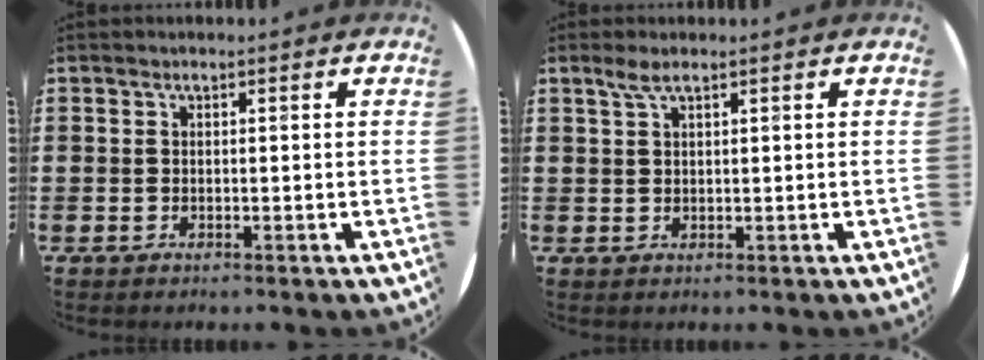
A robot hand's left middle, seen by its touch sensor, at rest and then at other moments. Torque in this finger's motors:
{"motor_torque": [0.32, -0.24, 0.02, 0.01]}